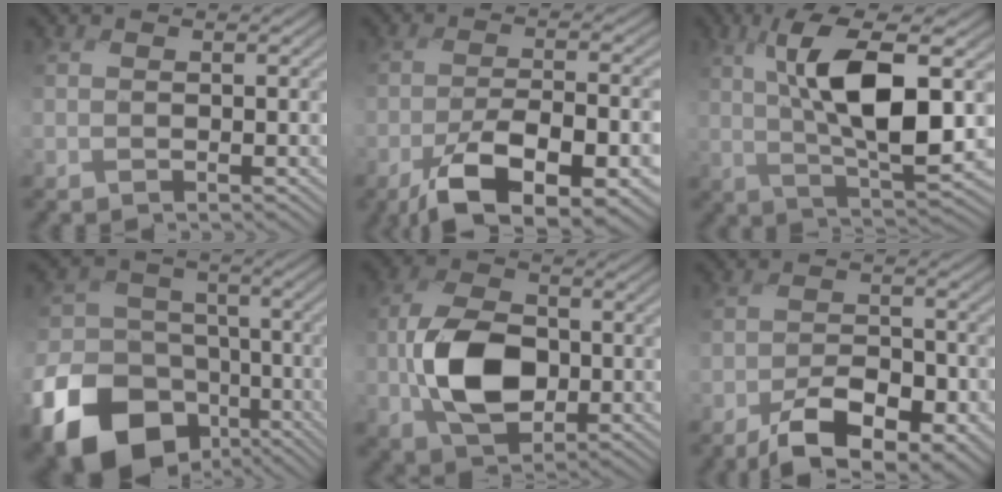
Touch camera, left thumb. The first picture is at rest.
{"total": 11.1, "force": [-6.6, 3.9, 8.0], "torque": [-0.142, -0.014, -0.110]}
{"total": 10.6, "force": [2.0, 3.5, 9.8], "torque": [-0.180, -0.001, 0.031]}
{"total": 21.3, "force": [-11.9, 16.0, 7.4], "torque": [-0.177, -0.084, -0.195]}
{"total": 9.1, "force": [-2.0, 5.9, 6.6], "torque": [-0.147, -0.002, -0.046]}
{"total": 7.1, "force": [-4.6, 3.2, 4.2], "torque": [-0.070, -0.007, -0.084]}